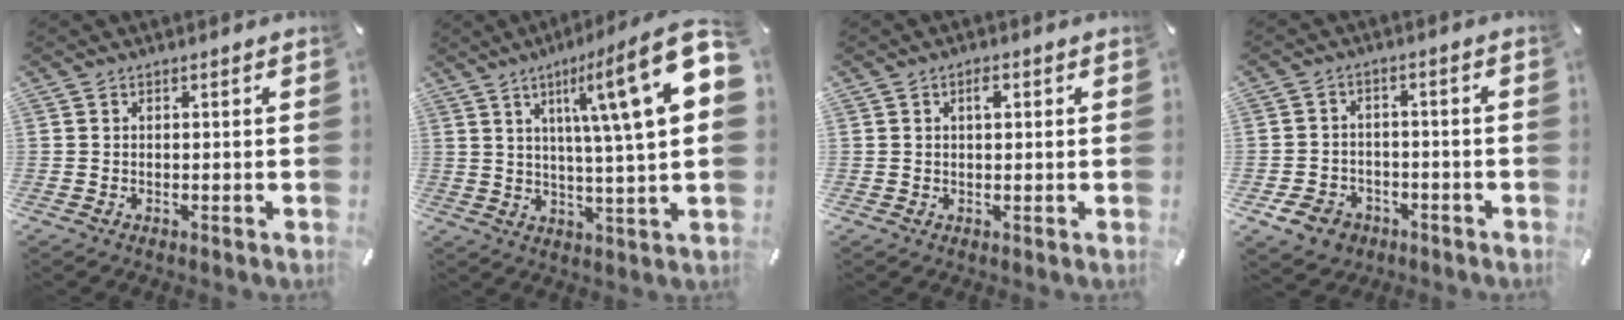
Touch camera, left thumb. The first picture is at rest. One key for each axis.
{"total": 19.7, "fx": 7.5, "fy": 2.8, "fz": 18.0, "tx": -0.280, "ty": -0.035, "tz": 0.097}
{"total": 2.3, "fx": 0.8, "fy": 1.3, "fz": 1.8, "tx": -0.021, "ty": 0.001, "tz": 0.009}
{"total": 6.4, "fx": -3.5, "fy": 5.0, "fz": 2.0, "tx": -0.032, "ty": 0.023, "tz": -0.065}